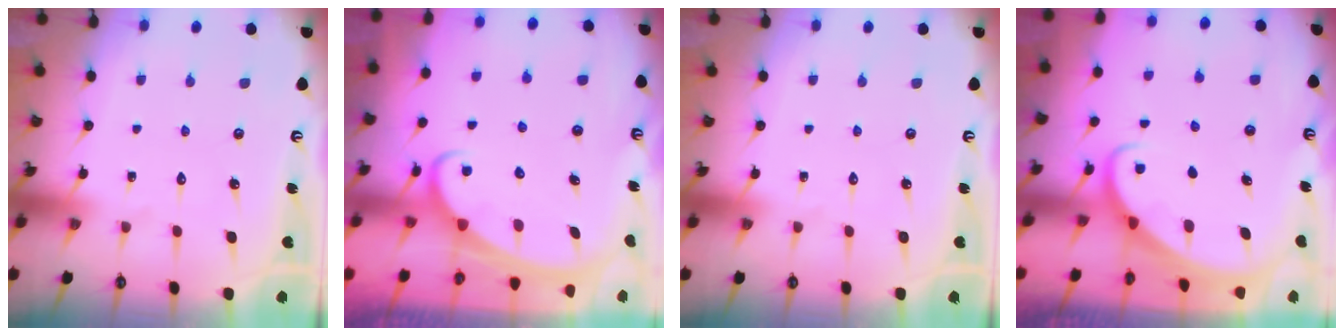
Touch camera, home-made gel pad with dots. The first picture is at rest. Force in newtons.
{"total": 2.5, "press": 2.5, "slide": 0.4}
{"total": 0.0}
{"total": 2.2, "press": 2.2, "slide": 0.1}